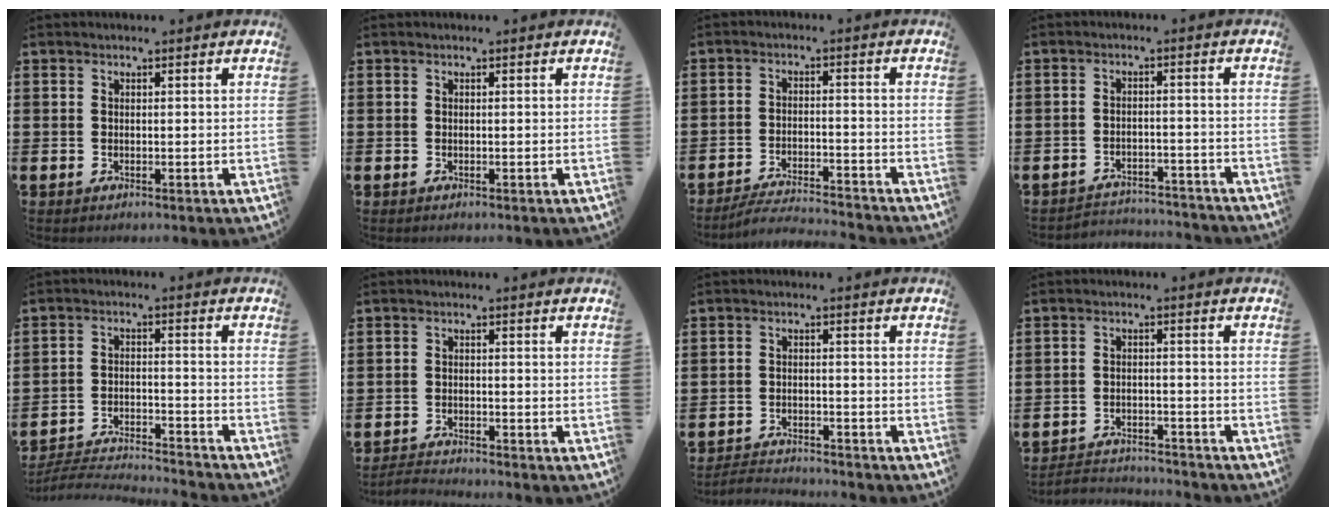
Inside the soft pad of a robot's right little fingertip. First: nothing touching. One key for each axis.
{"total": 0.0}
{"total": 3.6, "fx": -3.6, "fy": -0.1, "fz": 0.6, "tx": -0.012, "ty": 0.000, "tz": -0.073}
{"total": 2.9, "fx": -2.9, "fy": 0.2, "fz": -0.2, "tx": -0.006, "ty": 0.003, "tz": -0.063}
{"total": 3.9, "fx": -3.9, "fy": 0.0, "fz": 0.5, "tx": -0.013, "ty": -0.004, "tz": -0.081}
{"total": 2.0, "fx": -2.0, "fy": -0.1, "fz": 0.0, "tx": -0.004, "ty": 0.001, "tz": -0.042}
{"total": 2.5, "fx": -2.5, "fy": 0.0, "fz": -0.1, "tx": -0.005, "ty": 0.002, "tz": -0.055}
{"total": 2.8, "fx": -2.8, "fy": 0.3, "fz": -0.1, "tx": -0.007, "ty": 0.003, "tz": -0.062}